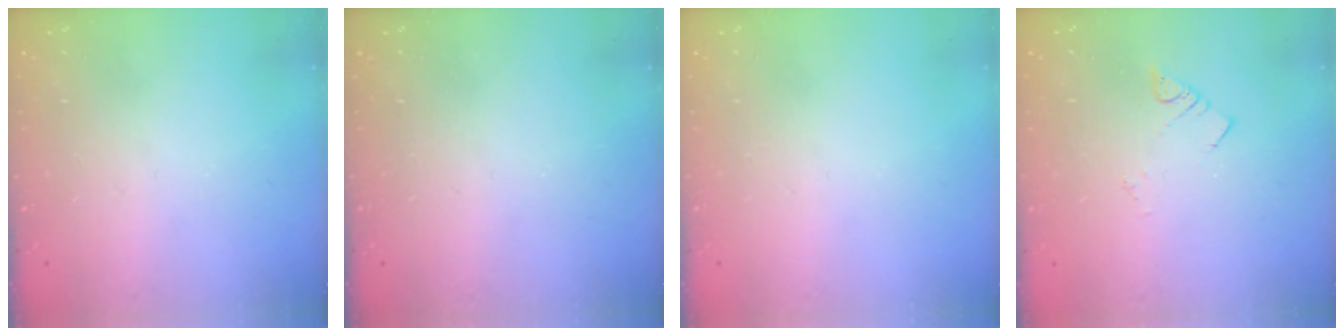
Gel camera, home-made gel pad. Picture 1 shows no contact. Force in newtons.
{"total": 0.0}
{"total": 0.0}
{"total": 1.9, "press": 1.9, "slide": 0.1}